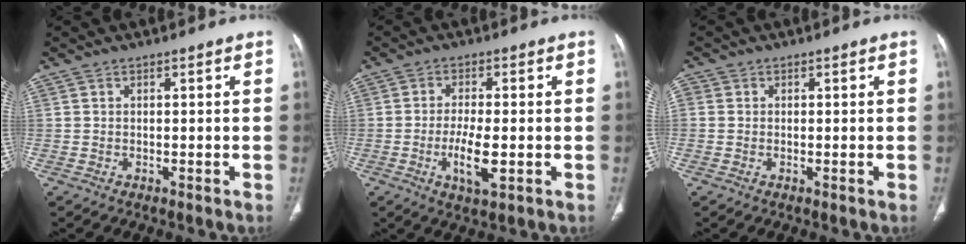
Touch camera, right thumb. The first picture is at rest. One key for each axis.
{"total": 6.7, "fx": -1.6, "fy": 2.1, "fz": 6.2, "tx": -0.119, "ty": -0.010, "tz": -0.027}
{"total": 1.3, "fx": 0.0, "fy": 1.2, "fz": 0.5, "tx": -0.006, "ty": 0.003, "tz": -0.004}